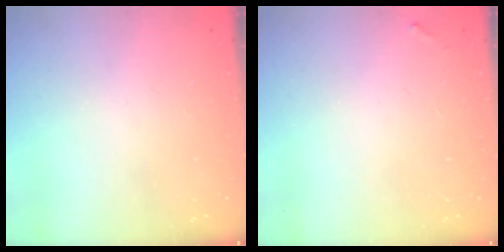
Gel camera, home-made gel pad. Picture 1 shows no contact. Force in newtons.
{"total": 3.7, "press": 3.7, "slide": 0.2}